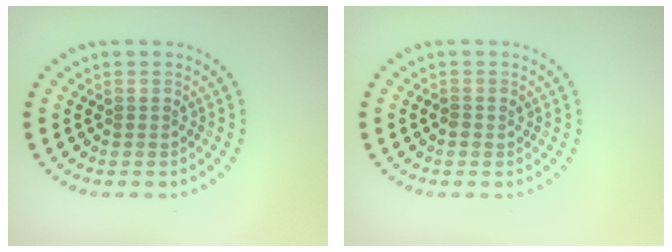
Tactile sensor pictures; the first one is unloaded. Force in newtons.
{"total": 0.7, "press": 0.7, "slide": 0.2}